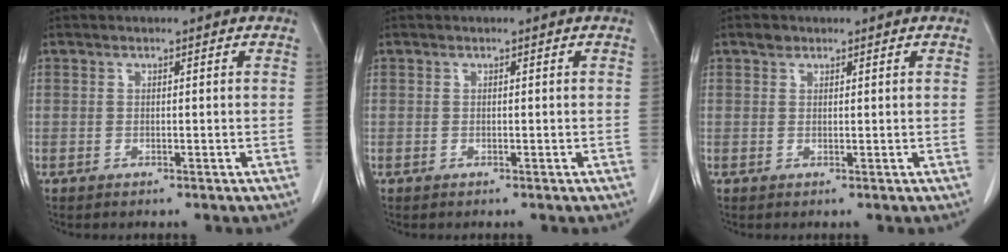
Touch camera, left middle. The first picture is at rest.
{"total": 0.0}
{"total": 1.1, "force": [0.8, 0.7, 0.2], "torque": [-0.005, 0.001, 0.013]}